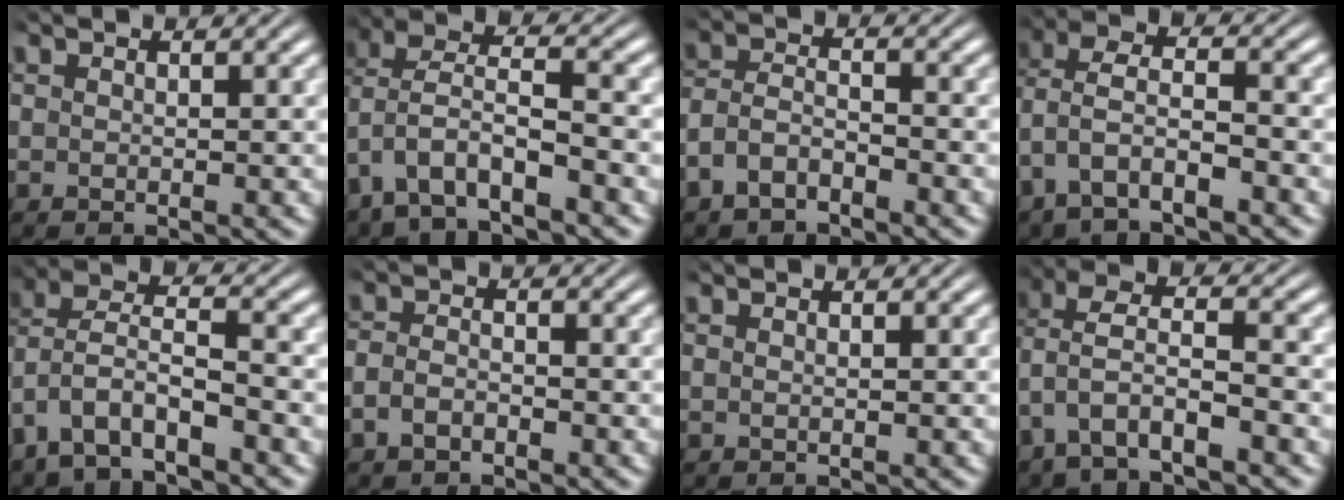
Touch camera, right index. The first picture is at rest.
{"total": 4.0, "force": [-0.7, 2.7, 2.9], "torque": [-0.082, -0.013, -0.006]}
{"total": 4.6, "force": [-2.3, 3.6, 1.9], "torque": [-0.058, -0.010, -0.041]}
{"total": 3.7, "force": [-0.4, 2.6, 2.6], "torque": [-0.078, -0.017, 0.000]}
{"total": 4.9, "force": [-1.0, 3.9, 2.9], "torque": [-0.089, -0.016, -0.012]}
{"total": 2.0, "force": [-1.2, 1.1, 1.0], "torque": [-0.029, -0.002, -0.020]}
{"total": 0.0}
{"total": 4.0, "force": [-0.3, 2.6, 3.0], "torque": [-0.086, -0.012, 0.001]}